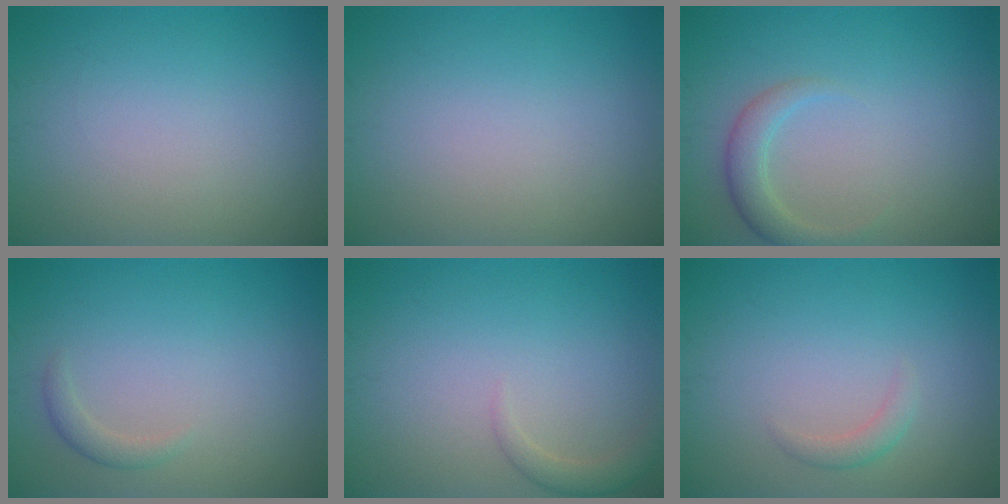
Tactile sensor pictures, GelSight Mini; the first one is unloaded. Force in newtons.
{"total": 0.0}
{"total": 2.4, "press": 2.4, "slide": 0.2}
{"total": 1.2, "press": 1.2, "slide": 0.1}
{"total": 1.6, "press": 1.6, "slide": 0.0}
{"total": 1.2, "press": 1.2, "slide": 0.1}